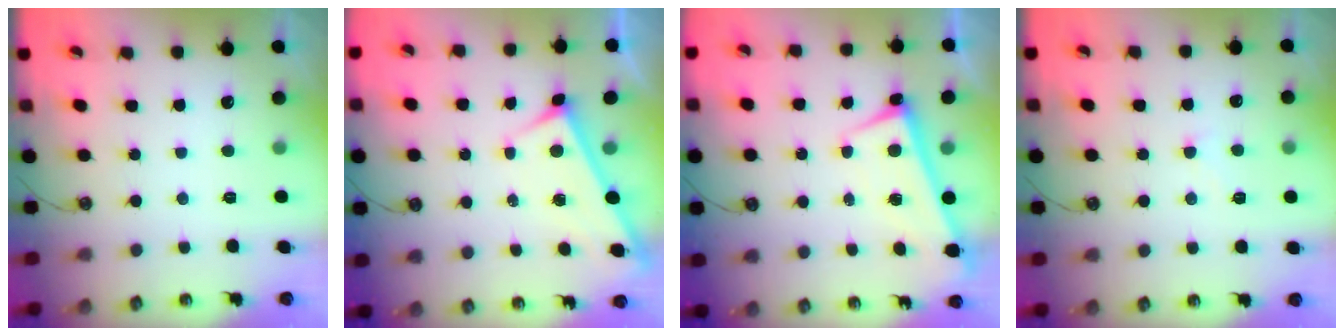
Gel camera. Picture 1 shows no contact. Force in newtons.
{"total": 3.0, "press": 3.0, "slide": 0.2}
{"total": 0.8, "press": 0.6, "slide": 0.5}
{"total": 0.9, "press": 0.6, "slide": 0.6}